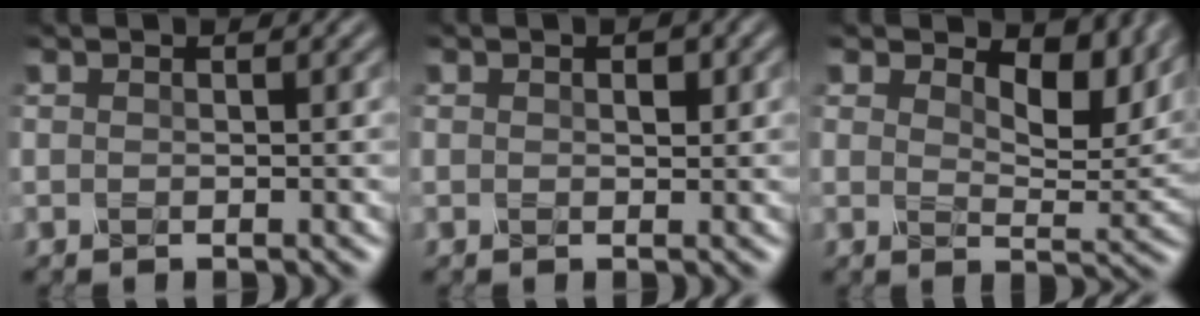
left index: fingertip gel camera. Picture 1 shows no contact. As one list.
[{"total": 1.1, "force": [0.2, 0.7, 0.9], "torque": [-0.012, -0.002, 0.005]}, {"total": 6.9, "force": [4.0, 3.1, 4.7], "torque": [-0.068, -0.003, 0.058]}]